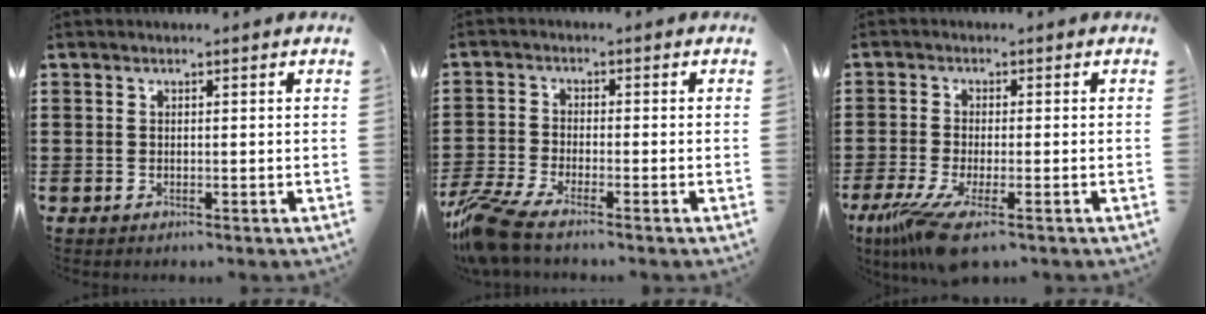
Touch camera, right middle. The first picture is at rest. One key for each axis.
{"total": 6.4, "fx": -5.2, "fy": 1.2, "fz": 3.5, "tx": -0.102, "ty": -0.015, "tz": -0.109}
{"total": 6.2, "fx": -3.7, "fy": 1.3, "fz": 4.8, "tx": -0.113, "ty": -0.022, "tz": -0.070}